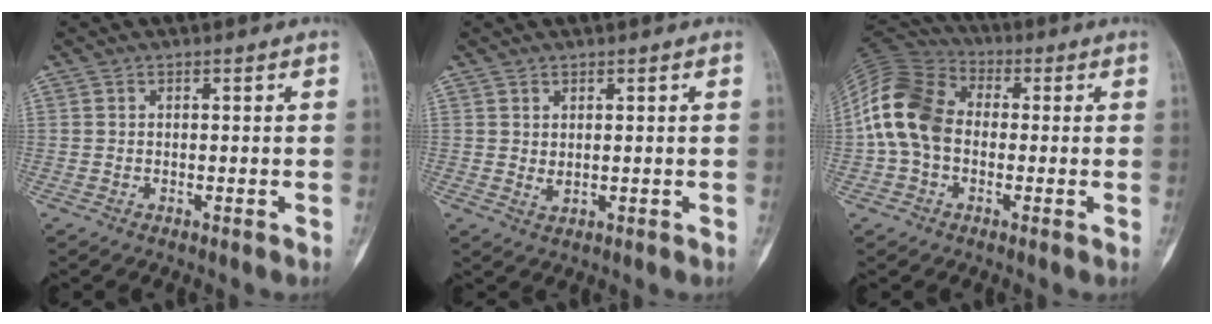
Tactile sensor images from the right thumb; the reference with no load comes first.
{"total": 1.4, "force": [0.6, 0.7, 1.1], "torque": [-0.020, -0.007, 0.017]}
{"total": 14.3, "force": [-0.6, 10.5, 9.6], "torque": [-0.189, 0.032, -0.025]}